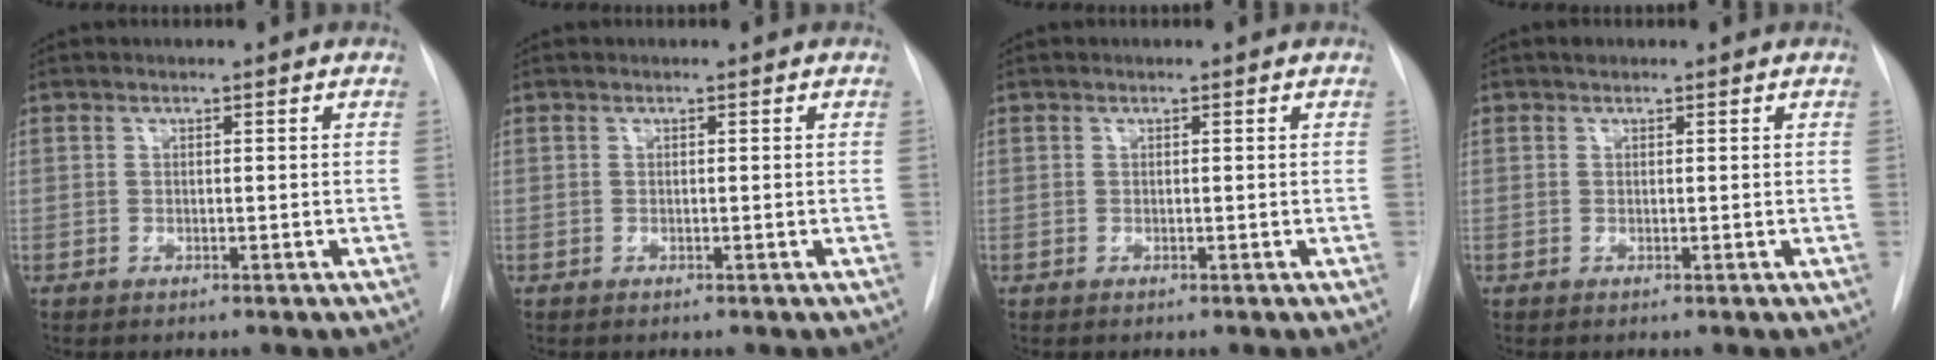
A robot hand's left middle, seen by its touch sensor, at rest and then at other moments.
{"total": 0.0}
{"total": 0.0}
{"total": 0.7, "force": [0.6, 0.4, 0.2], "torque": [-0.009, 0.010, 0.011]}